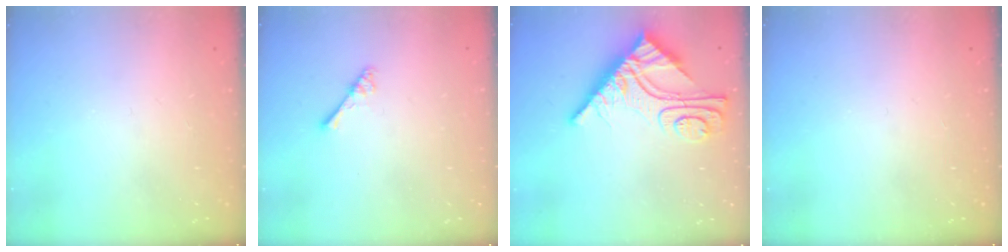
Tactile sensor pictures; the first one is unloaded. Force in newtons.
{"total": 2.4, "press": 2.4, "slide": 0.4}
{"total": 12.6, "press": 12.5, "slide": 1.0}
{"total": 0.0}